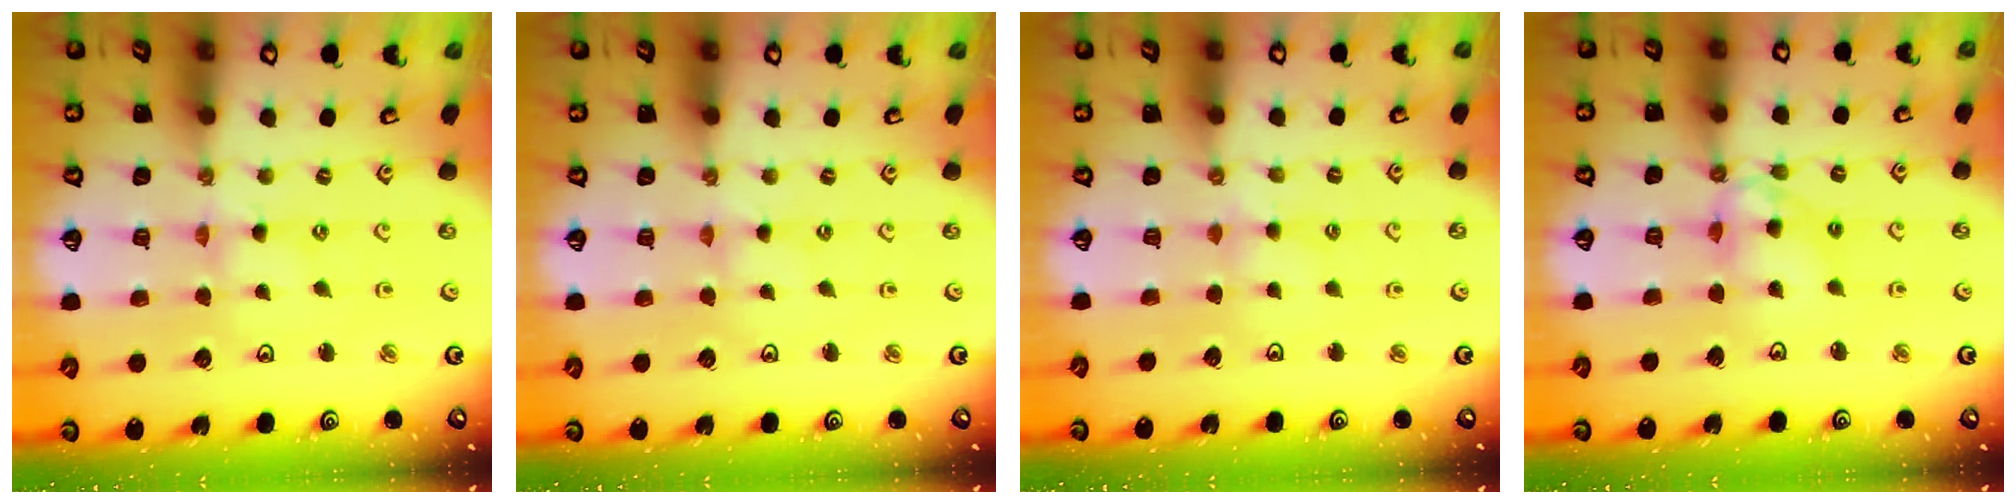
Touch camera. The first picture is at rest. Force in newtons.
{"total": 0.0}
{"total": 3.9, "press": 3.9, "slide": 0.6}
{"total": 9.3, "press": 9.3, "slide": 0.7}